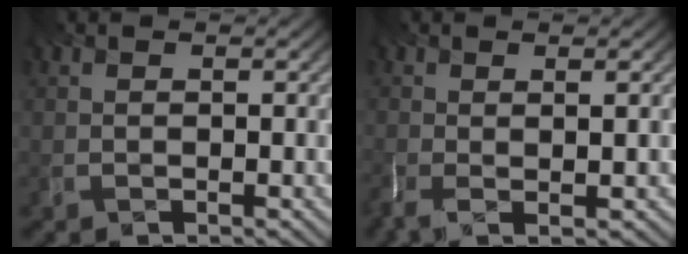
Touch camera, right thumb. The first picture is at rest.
{"total": 2.5, "force": [-0.3, 0.1, 2.4], "torque": [-0.051, 0.003, 0.010]}